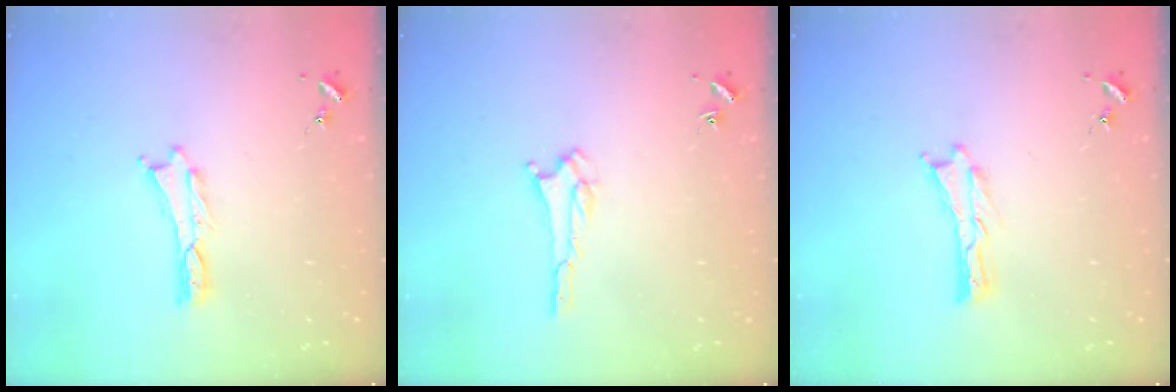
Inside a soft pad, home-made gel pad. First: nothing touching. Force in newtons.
{"total": 2.1, "press": 2.1, "slide": 0.2}
{"total": 0.0}